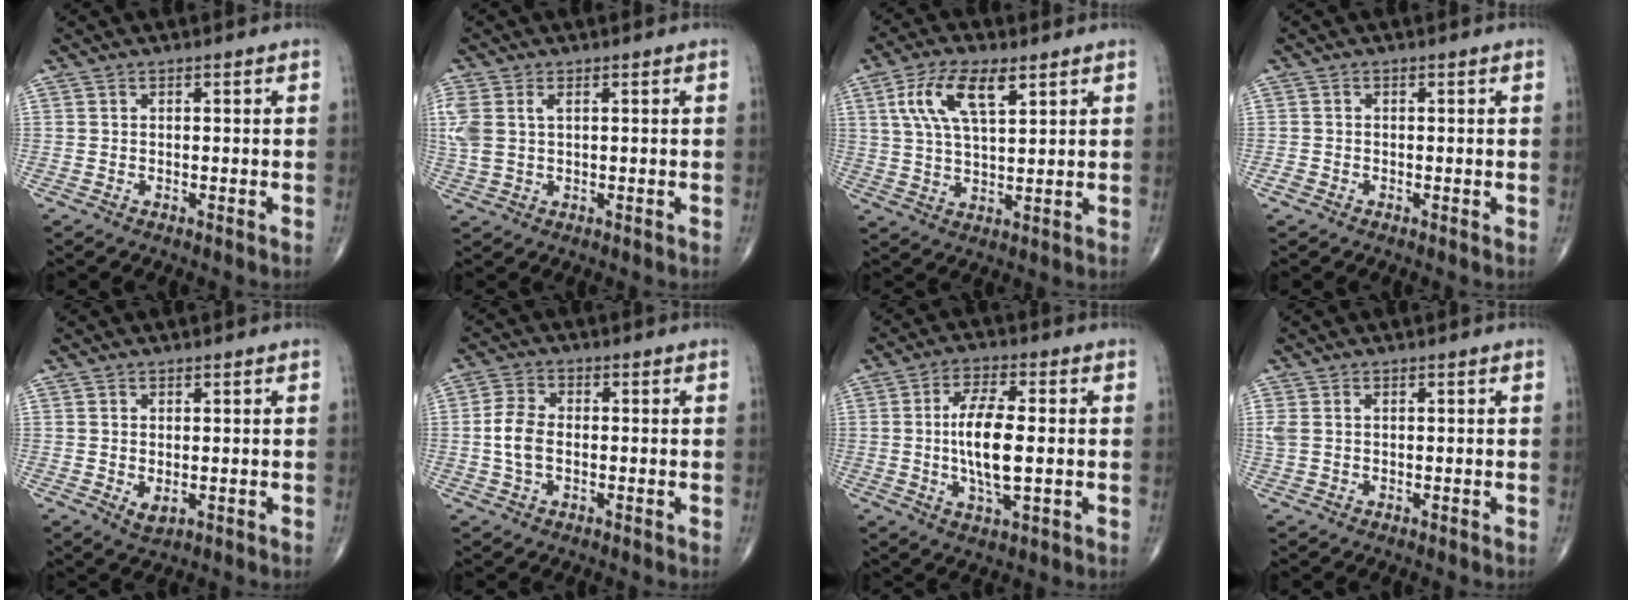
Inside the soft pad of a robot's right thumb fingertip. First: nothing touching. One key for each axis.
{"total": 6.3, "fx": 1.6, "fy": 3.7, "fz": 4.8, "tx": -0.140, "ty": 0.013, "tz": 0.040}
{"total": 10.5, "fx": 4.6, "fy": 4.2, "fz": 8.5, "tx": -0.167, "ty": -0.007, "tz": 0.090}
{"total": 1.0, "fx": -0.4, "fy": 0.7, "fz": 0.6, "tx": -0.009, "ty": -0.002, "tz": -0.010}
{"total": 2.2, "fx": -0.1, "fy": 1.3, "fz": 1.8, "tx": -0.028, "ty": -0.008, "tz": 0.005}
{"total": 5.6, "fx": -0.4, "fy": 3.5, "fz": 4.4, "tx": -0.092, "ty": 0.010, "tz": -0.012}
{"total": 10.7, "fx": -0.1, "fy": 3.8, "fz": 10.0, "tx": -0.192, "ty": -0.003, "tz": -0.003}
{"total": 2.1, "fx": 0.5, "fy": 1.3, "fz": 1.6, "tx": -0.054, "ty": 0.014, "tz": 0.016}